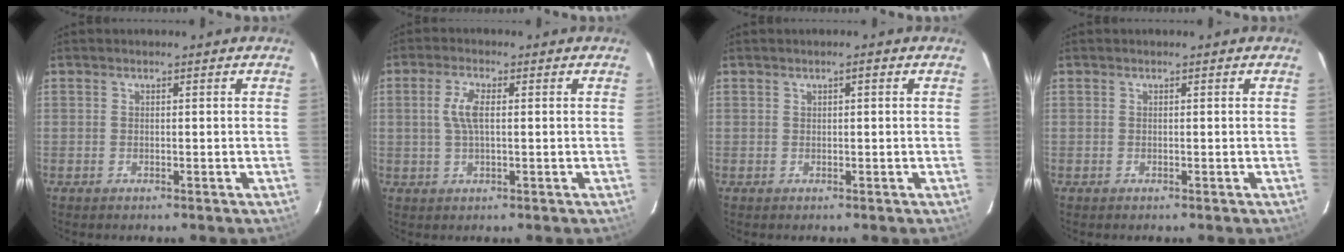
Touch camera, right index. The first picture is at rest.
{"total": 4.3, "force": [0.5, 1.5, 4.0], "torque": [-0.082, 0.004, 0.013]}
{"total": 0.9, "force": [0.4, 0.2, 0.7], "torque": [-0.012, 0.006, 0.006]}
{"total": 0.0}